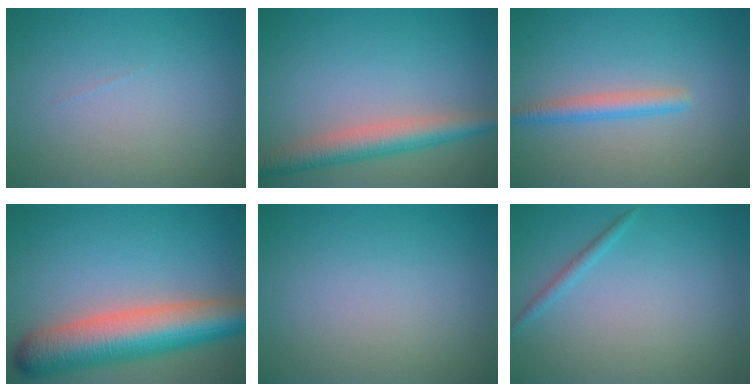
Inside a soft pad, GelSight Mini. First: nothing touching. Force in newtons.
{"total": 4.4, "press": 4.4, "slide": 0.1}
{"total": 2.3, "press": 2.3, "slide": 0.1}
{"total": 9.9, "press": 9.9, "slide": 0.4}
{"total": 0.0}
{"total": 1.1, "press": 1.1, "slide": 0.0}